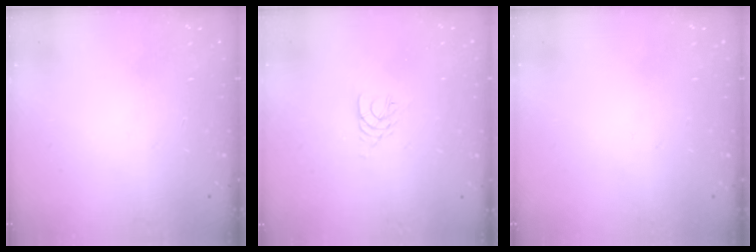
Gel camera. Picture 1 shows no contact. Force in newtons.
{"total": 3.5, "press": 3.5, "slide": 0.5}
{"total": 0.0}